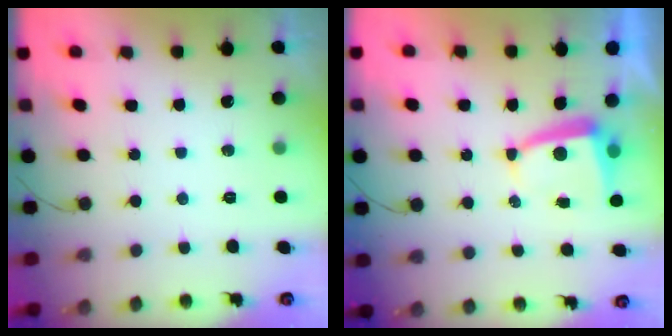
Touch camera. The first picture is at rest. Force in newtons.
{"total": 5.3, "press": 5.2, "slide": 0.7}